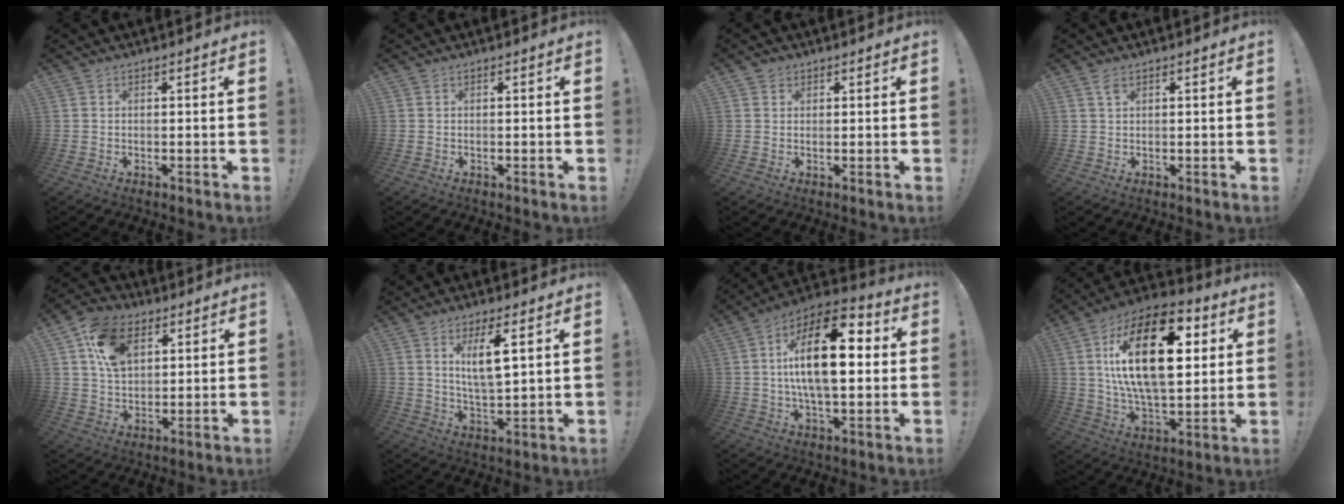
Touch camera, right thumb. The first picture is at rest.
{"total": 0.0}
{"total": 1.5, "force": [0.6, 1.4, 0.2], "torque": [-0.005, 0.003, 0.011]}
{"total": 2.1, "force": [1.2, 0.8, 1.4], "torque": [-0.027, -0.002, 0.022]}
{"total": 13.7, "force": [5.5, 9.4, 8.4], "torque": [-0.136, 0.003, 0.108]}
{"total": 8.9, "force": [3.8, 2.3, 7.7], "torque": [-0.137, -0.014, 0.061]}
{"total": 21.7, "force": [2.8, 9.8, 19.2], "torque": [-0.338, -0.001, 0.032]}
{"total": 26.7, "force": [7.0, 13.5, 21.9], "torque": [-0.390, -0.017, 0.111]}